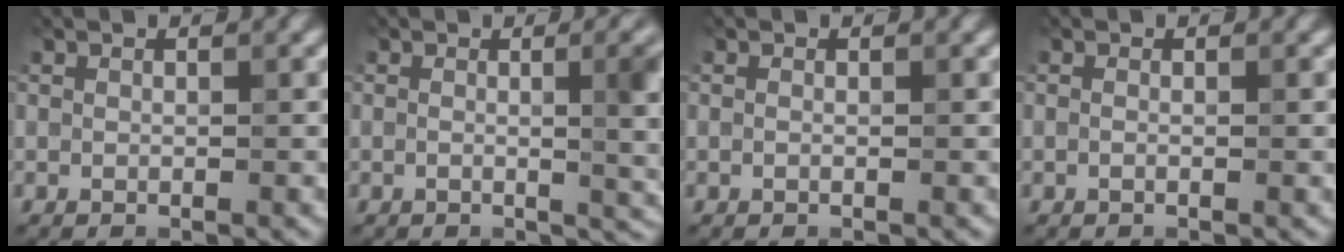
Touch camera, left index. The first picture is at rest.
{"total": 7.4, "force": [0.1, 2.9, 6.9], "torque": [-0.053, 0.005, 0.000]}
{"total": 0.0}
{"total": 1.0, "force": [-0.1, 0.3, 0.9], "torque": [-0.014, -0.009, -0.007]}